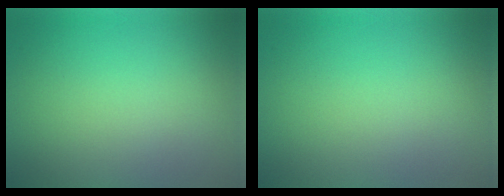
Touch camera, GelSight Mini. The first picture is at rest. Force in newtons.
{"total": 0.0}